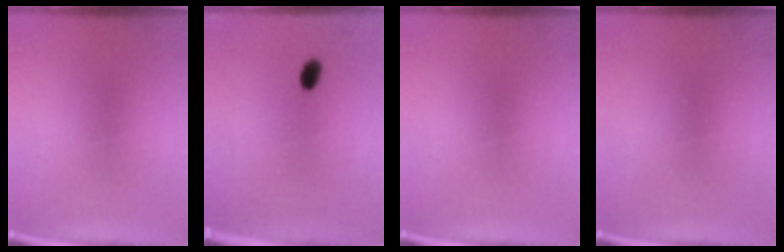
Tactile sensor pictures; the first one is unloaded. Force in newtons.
{"total": 2.5}
{"total": 0.0}
{"total": 0.0}